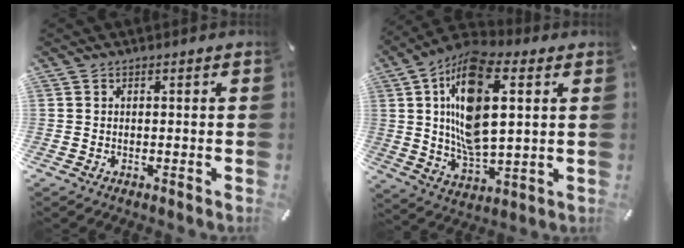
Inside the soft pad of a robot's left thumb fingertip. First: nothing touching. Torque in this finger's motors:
{"motor_torque": [2.20, 2.80, 1.31, 0.30, 0.30]}